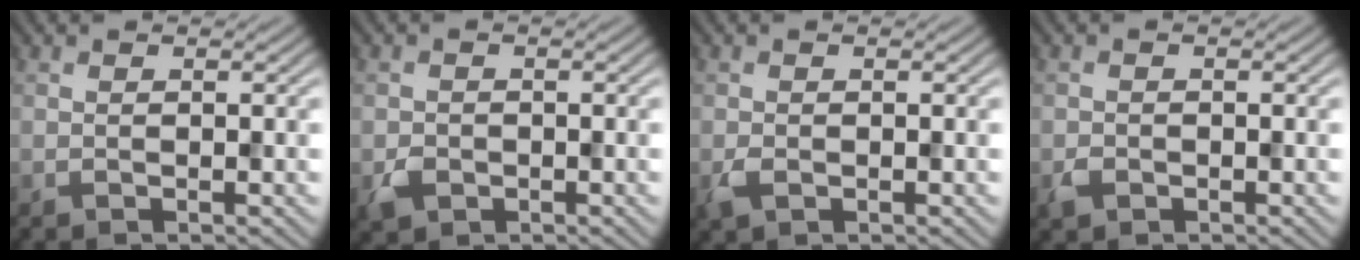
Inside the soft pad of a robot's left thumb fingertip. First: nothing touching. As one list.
[{"total": 2.2, "force": [-0.9, 1.8, 0.9], "torque": [-0.016, -0.007, -0.020]}, {"total": 1.6, "force": [-0.6, 1.1, 1.0], "torque": [-0.026, -0.006, -0.010]}, {"total": 1.5, "force": [-0.8, 1.1, 0.6], "torque": [-0.011, -0.005, -0.017]}]